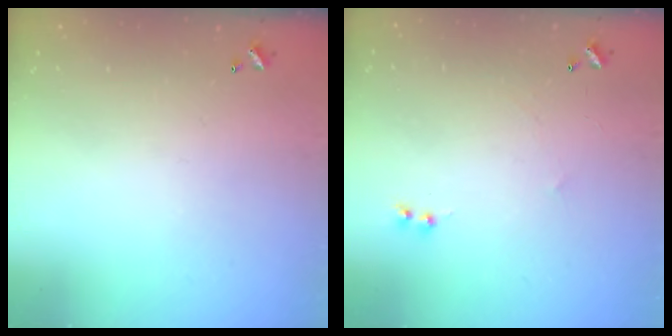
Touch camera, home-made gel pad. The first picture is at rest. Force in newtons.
{"total": 1.1, "press": 0.9, "slide": 0.6}